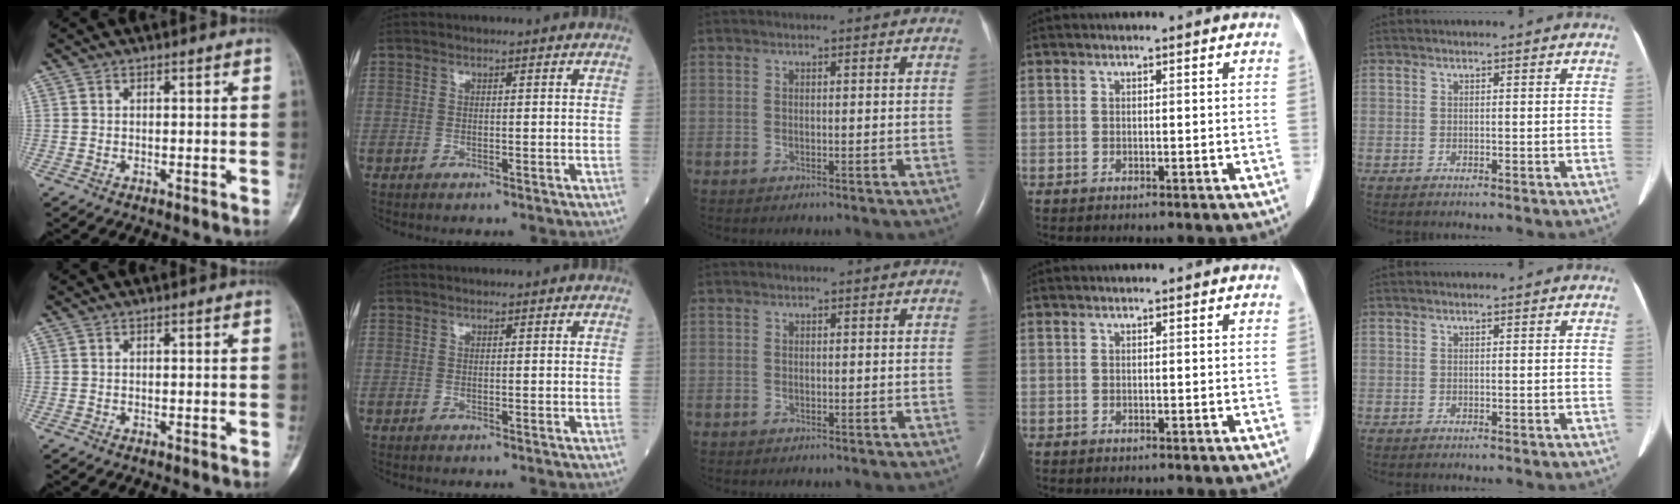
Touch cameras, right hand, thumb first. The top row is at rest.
{}